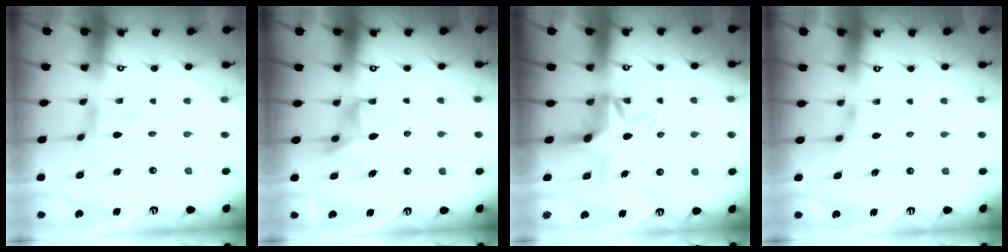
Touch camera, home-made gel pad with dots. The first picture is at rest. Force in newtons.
{"total": 9.6, "press": 9.6, "slide": 0.4}
{"total": 6.2, "press": 6.1, "slide": 0.7}
{"total": 3.7, "press": 3.7, "slide": 0.6}